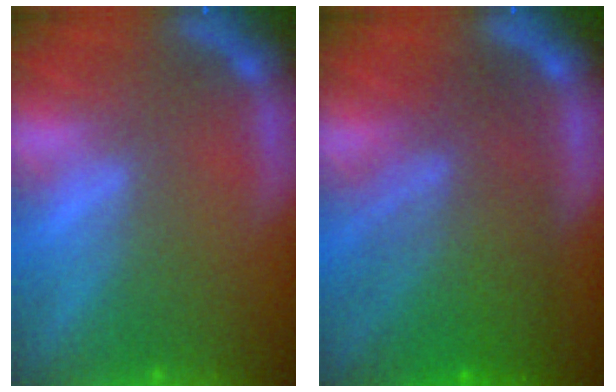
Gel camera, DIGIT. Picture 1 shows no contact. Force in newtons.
{"total": 9.1}